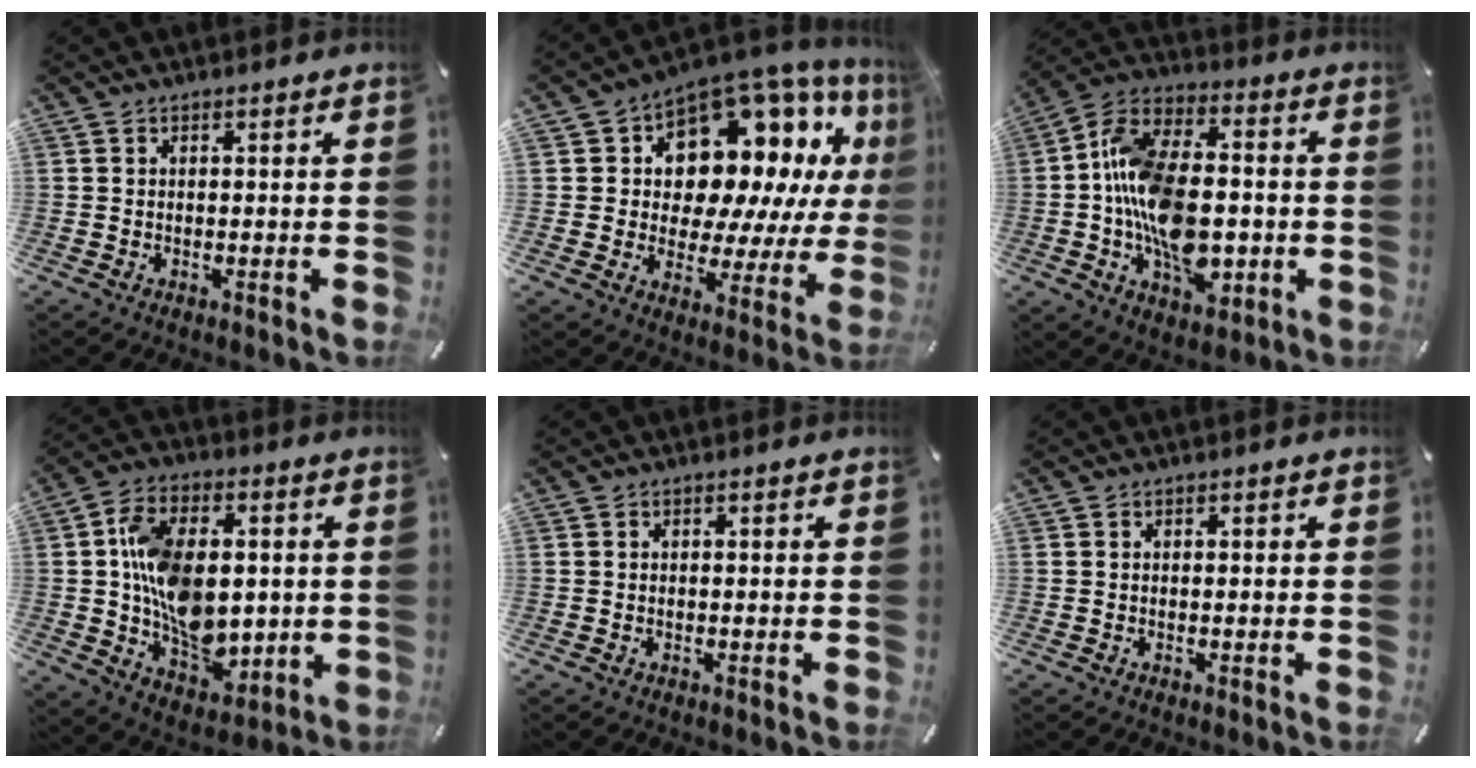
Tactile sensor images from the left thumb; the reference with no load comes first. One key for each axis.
{"total": 15.8, "fx": 8.0, "fy": 10.5, "fz": 8.7, "tx": -0.130, "ty": -0.072, "tz": 0.138}
{"total": 19.0, "fx": -3.3, "fy": 12.0, "fz": 14.3, "tx": -0.286, "ty": 0.017, "tz": -0.056}
{"total": 16.6, "fx": 0.5, "fy": 11.6, "fz": 11.9, "tx": -0.213, "ty": 0.015, "tz": 0.018}
{"total": 0.0}
{"total": 0.0}